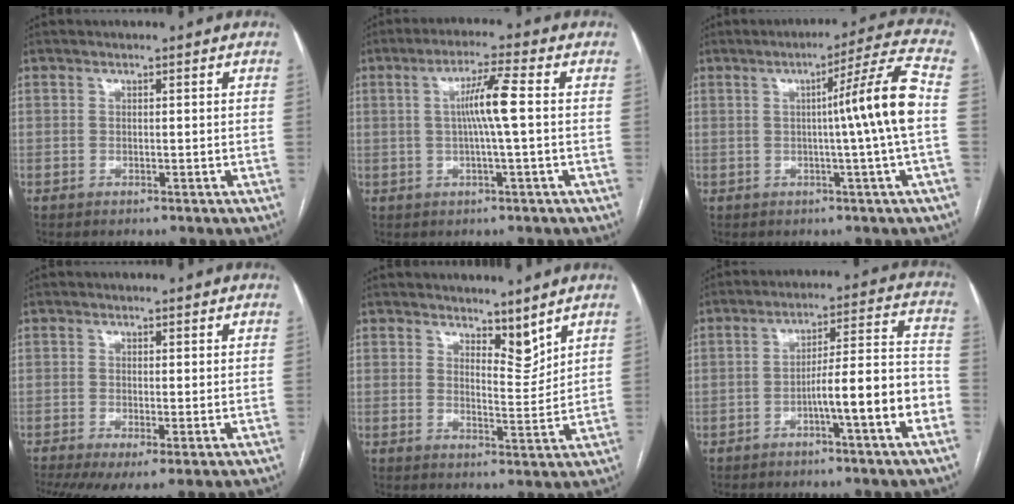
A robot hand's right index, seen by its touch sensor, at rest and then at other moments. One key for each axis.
{"total": 6.2, "fx": 0.4, "fy": -0.6, "fz": 6.2, "tx": -0.113, "ty": 0.007, "tz": 0.008}
{"total": 10.2, "fx": -0.1, "fy": -2.4, "fz": 9.9, "tx": -0.139, "ty": 0.006, "tz": 0.001}
{"total": 6.3, "fx": -2.5, "fy": 2.2, "fz": 5.3, "tx": -0.093, "ty": -0.015, "tz": -0.043}
{"total": 4.3, "fx": 3.7, "fy": 1.4, "fz": 1.7, "tx": -0.023, "ty": -0.011, "tz": 0.065}
{"total": 10.9, "fx": -4.2, "fy": 0.3, "fz": 10.0, "tx": -0.149, "ty": 0.022, "tz": -0.061}